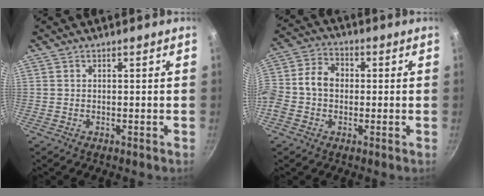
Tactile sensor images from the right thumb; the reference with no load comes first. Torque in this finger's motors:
{"motor_torque": [2.49, 2.52, 0.67, -0.50, 0.67]}